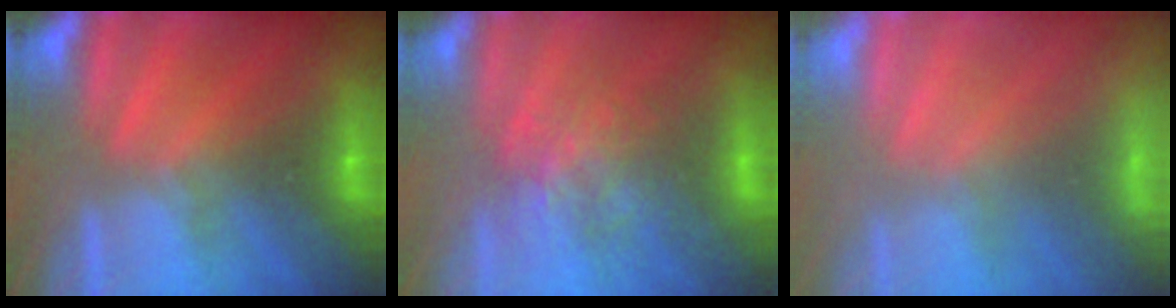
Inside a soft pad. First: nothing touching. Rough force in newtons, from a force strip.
{"total": 3.3}
{"total": 6.9}